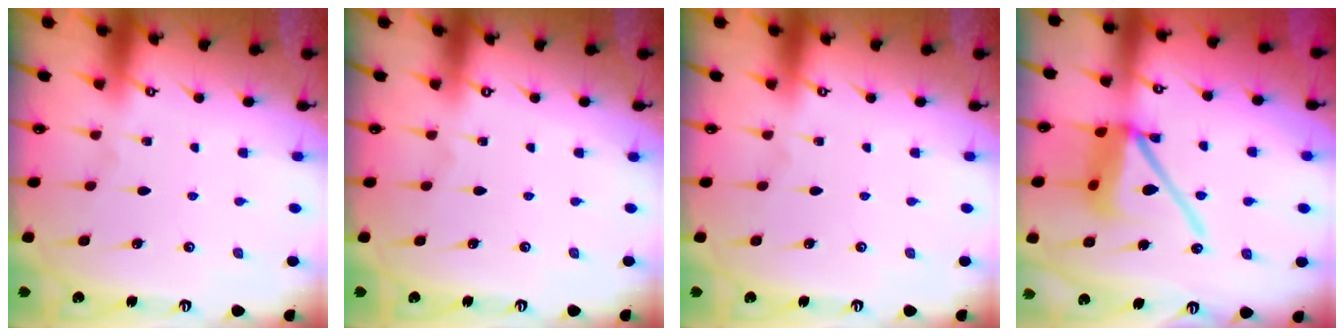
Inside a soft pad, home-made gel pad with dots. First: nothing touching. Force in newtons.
{"total": 0.0}
{"total": 0.0}
{"total": 13.7, "press": 13.6, "slide": 1.9}